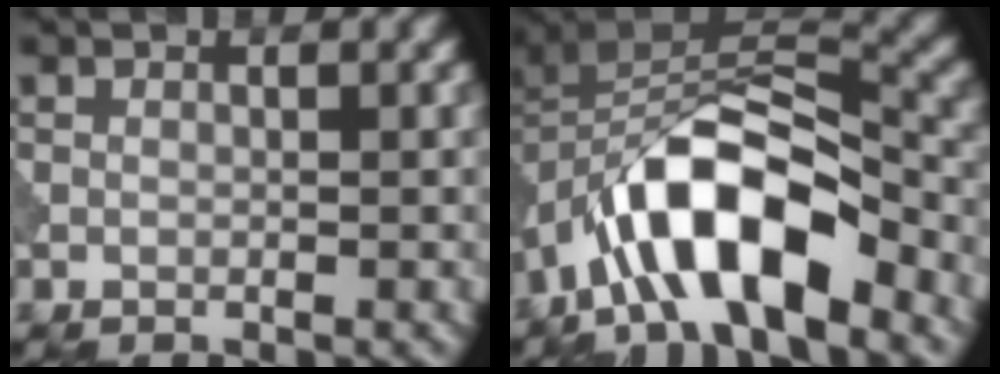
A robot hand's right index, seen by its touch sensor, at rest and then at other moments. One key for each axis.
{"total": 11.4, "fx": -5.7, "fy": 4.6, "fz": 8.7, "tx": -0.144, "ty": 0.015, "tz": -0.107}